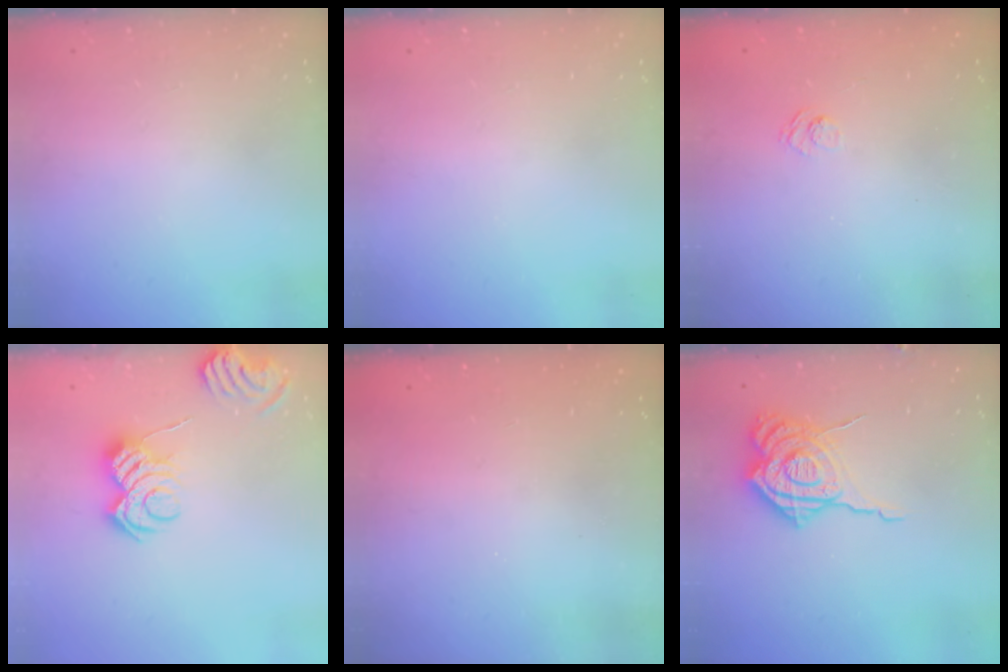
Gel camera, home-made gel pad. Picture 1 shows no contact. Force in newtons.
{"total": 0.0}
{"total": 2.4, "press": 2.0, "slide": 1.3}
{"total": 9.7, "press": 9.6, "slide": 0.8}
{"total": 2.3, "press": 2.2, "slide": 0.8}
{"total": 16.1, "press": 16.0, "slide": 1.7}